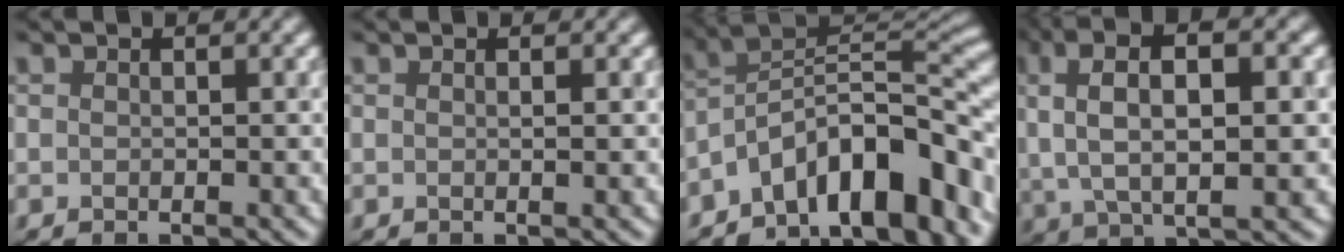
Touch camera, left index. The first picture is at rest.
{"total": 1.3, "force": [0.3, 0.5, 1.1], "torque": [-0.003, -0.003, -0.008]}
{"total": 11.1, "force": [-6.3, 4.5, 7.9], "torque": [-0.107, 0.026, -0.114]}
{"total": 9.5, "force": [2.7, 3.9, 8.2], "torque": [-0.155, 0.015, 0.042]}